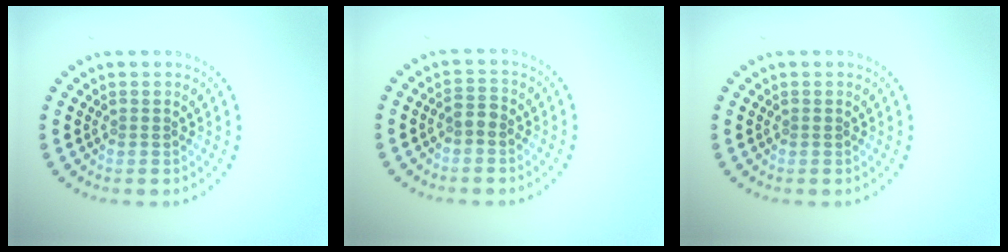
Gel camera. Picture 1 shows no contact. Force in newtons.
{"total": 1.2, "press": 1.1, "slide": 0.4}
{"total": 0.0}